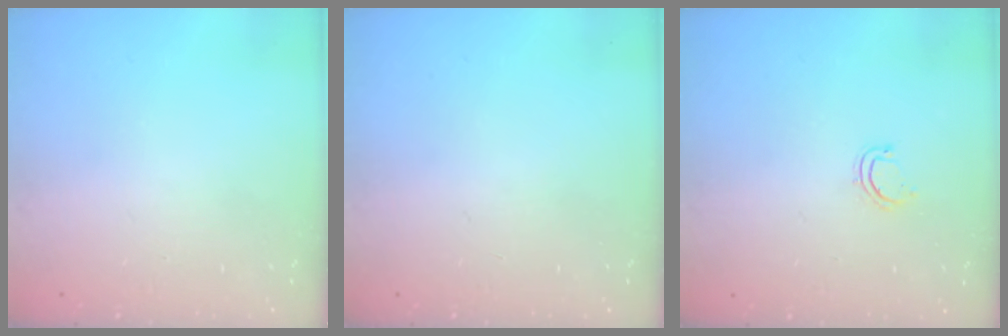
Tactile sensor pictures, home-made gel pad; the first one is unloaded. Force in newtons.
{"total": 0.0}
{"total": 4.3, "press": 4.2, "slide": 1.0}